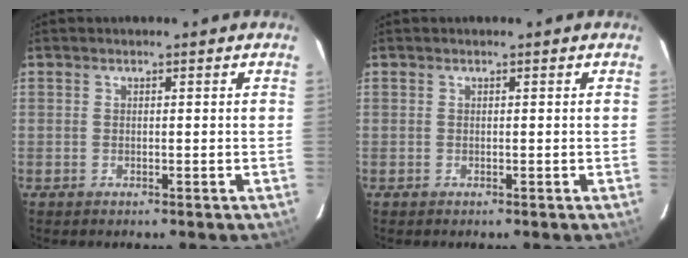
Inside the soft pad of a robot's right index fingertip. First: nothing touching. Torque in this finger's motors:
{"motor_torque": [0.00, 0.00, 0.00, 0.00]}